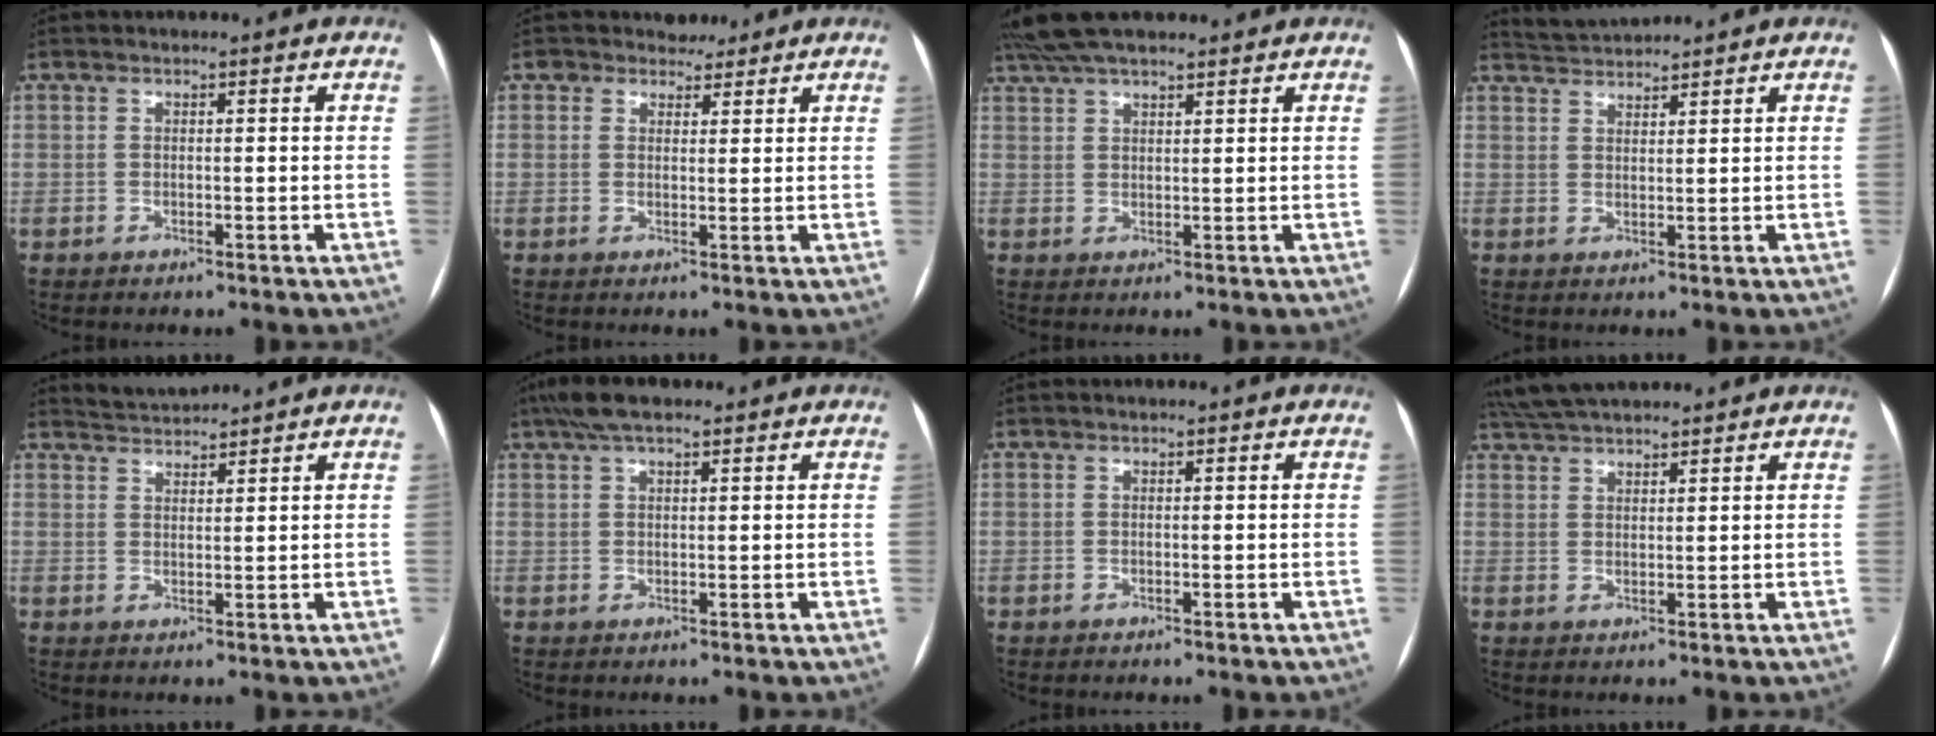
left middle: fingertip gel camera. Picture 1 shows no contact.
{"total": 2.8, "force": [2.3, 1.6, -0.3], "torque": [0.012, 0.002, 0.031]}
{"total": 10.1, "force": [8.5, 2.3, 5.0], "torque": [-0.085, 0.046, 0.147]}
{"total": 3.5, "force": [3.4, -0.3, -0.2], "torque": [-0.007, 0.017, 0.068]}
{"total": 3.0, "force": [2.9, -0.4, -0.5], "torque": [-0.002, 0.010, 0.060]}
{"total": 5.9, "force": [4.3, 1.7, 3.7], "torque": [-0.072, 0.031, 0.076]}
{"total": 0.0}
{"total": 8.0, "force": [7.2, 1.4, 3.2], "torque": [-0.062, 0.039, 0.127]}